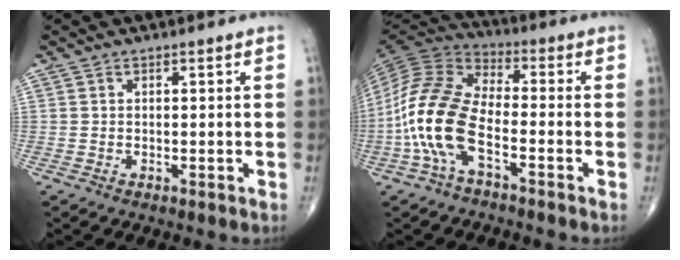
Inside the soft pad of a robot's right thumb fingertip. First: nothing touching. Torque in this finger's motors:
{"motor_torque": [0.18, 1.22, 1.81, -0.56, 0.58]}